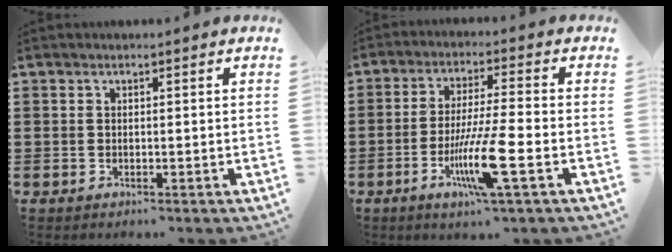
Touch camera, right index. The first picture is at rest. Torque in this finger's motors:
{"motor_torque": [2.14, 0.00, 0.48, 0.21]}